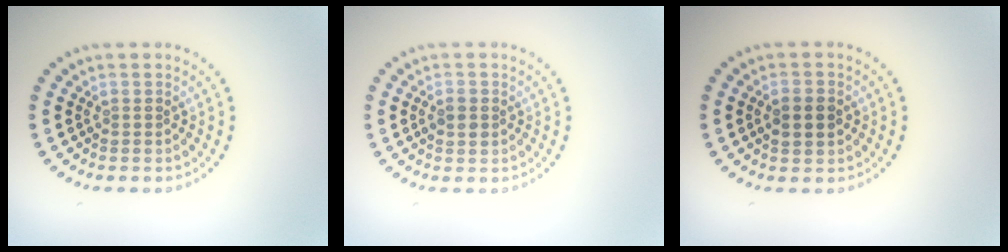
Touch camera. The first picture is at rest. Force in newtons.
{"total": 1.6, "press": 1.6, "slide": 0.1}
{"total": 3.0, "press": 3.0, "slide": 0.2}